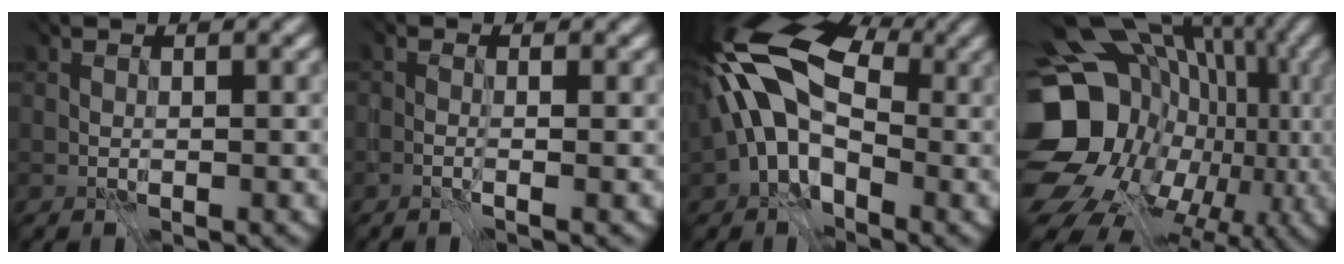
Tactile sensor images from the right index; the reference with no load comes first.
{"total": 1.3, "force": [-1.0, -0.1, 0.9], "torque": [0.002, -0.002, -0.025]}
{"total": 12.2, "force": [-2.2, 6.7, 9.9], "torque": [-0.187, 0.004, -0.040]}
{"total": 18.5, "force": [-3.9, 15.4, 9.5], "torque": [-0.159, -0.024, -0.050]}